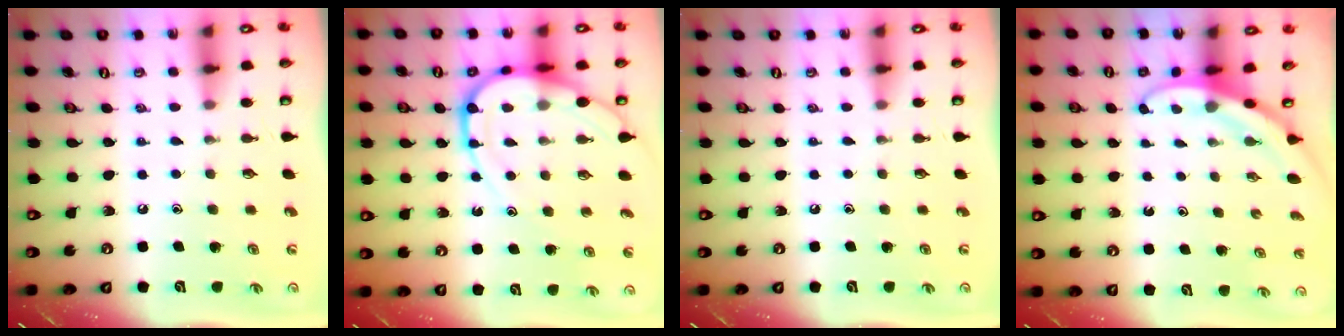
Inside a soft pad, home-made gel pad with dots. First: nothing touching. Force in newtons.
{"total": 12.5, "press": 12.5, "slide": 1.1}
{"total": 0.0}
{"total": 3.0, "press": 3.0, "slide": 0.1}